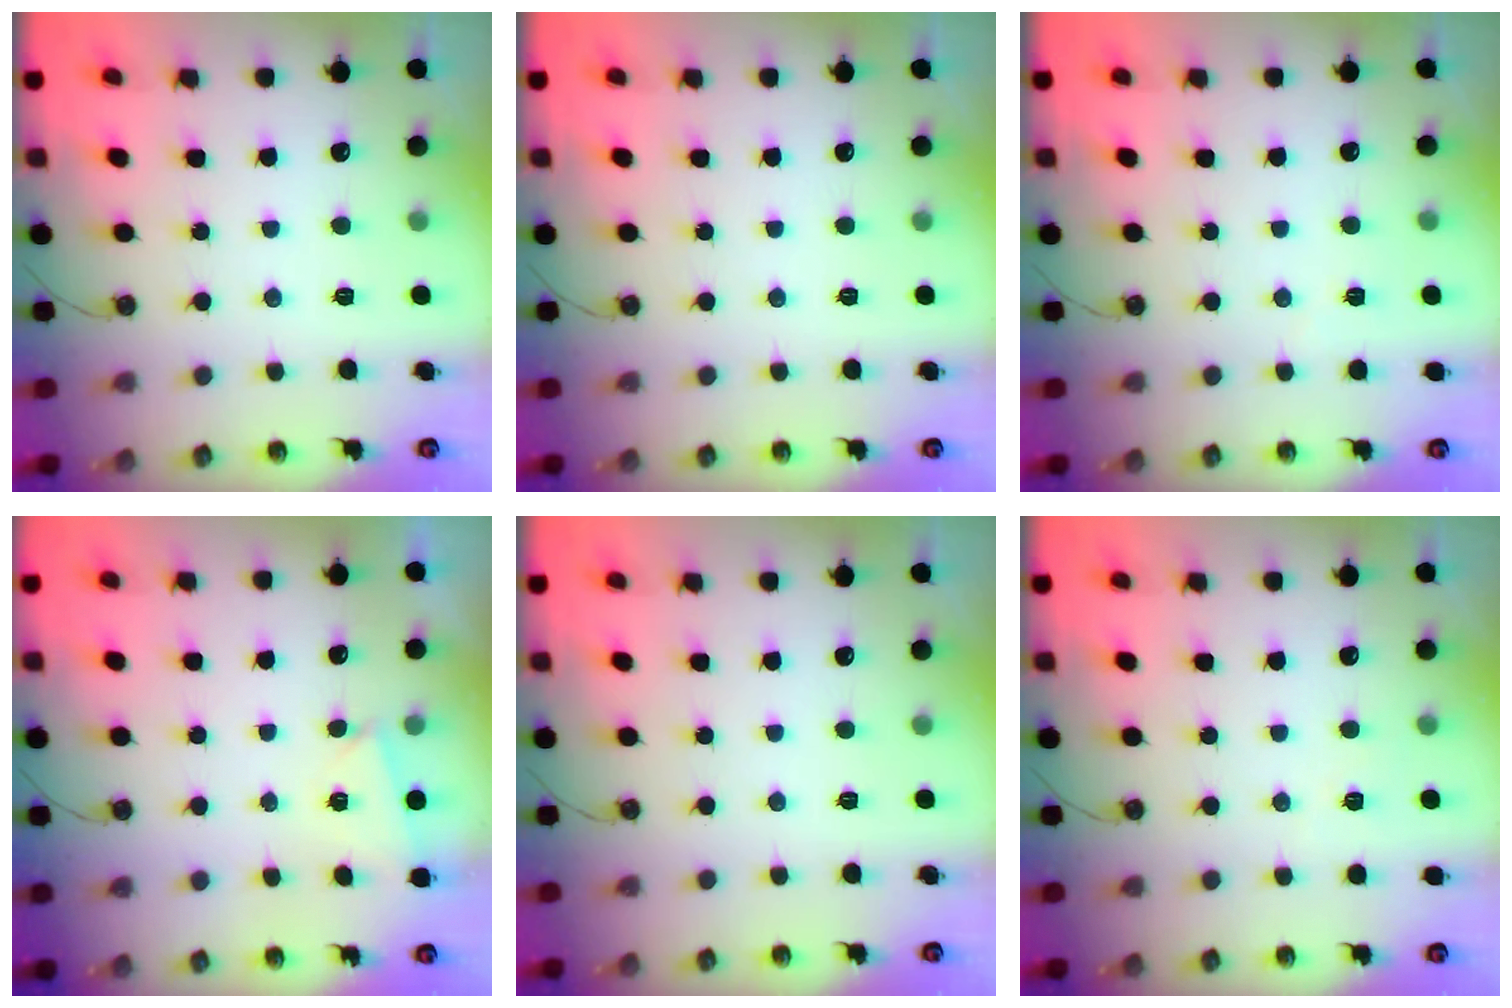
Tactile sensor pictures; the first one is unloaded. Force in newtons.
{"total": 0.0}
{"total": 2.2, "press": 2.2, "slide": 0.7}
{"total": 2.5, "press": 1.6, "slide": 1.9}
{"total": 0.0}
{"total": 4.2, "press": 4.1, "slide": 0.5}